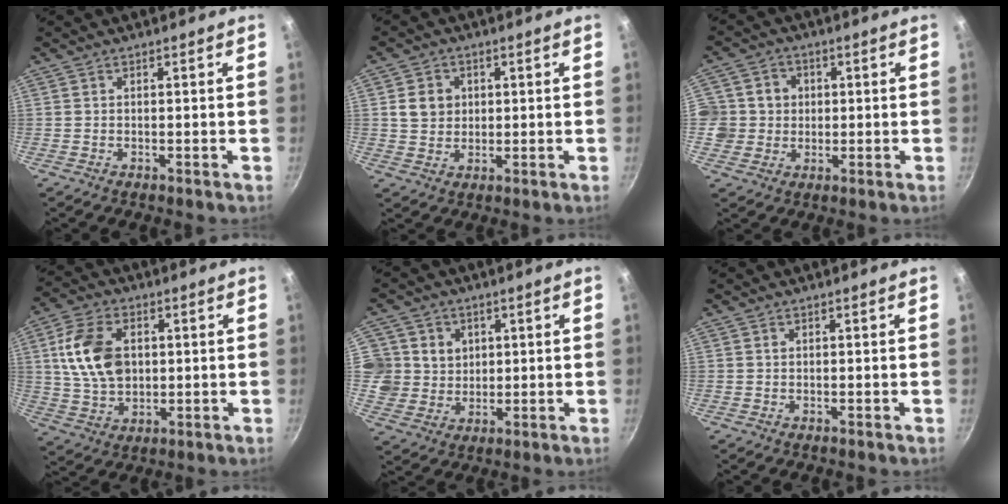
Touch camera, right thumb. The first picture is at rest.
{"total": 5.3, "force": [1.1, 4.6, 2.3], "torque": [-0.019, 0.003, 0.019]}
{"total": 7.8, "force": [0.6, 7.5, 1.9], "torque": [0.006, 0.009, 0.004]}
{"total": 13.4, "force": [2.3, 9.1, 9.5], "torque": [-0.162, 0.000, 0.045]}
{"total": 9.6, "force": [2.5, 8.9, 2.5], "torque": [-0.014, -0.008, 0.047]}
{"total": 0.6, "force": [0.2, 0.4, 0.3], "torque": [-0.005, 0.001, 0.004]}